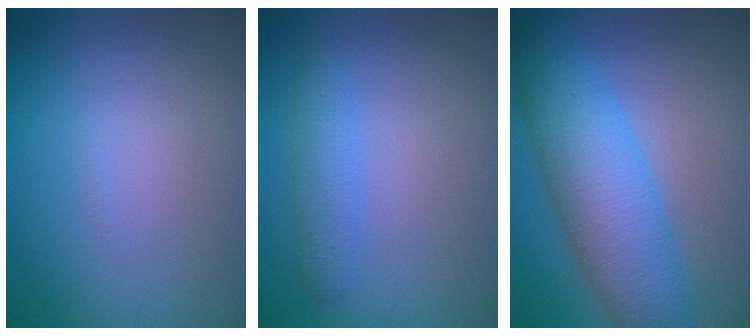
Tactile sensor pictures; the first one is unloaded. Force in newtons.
{"total": 2.2, "press": 2.2, "slide": 0.2}
{"total": 8.2, "press": 8.2, "slide": 0.1}